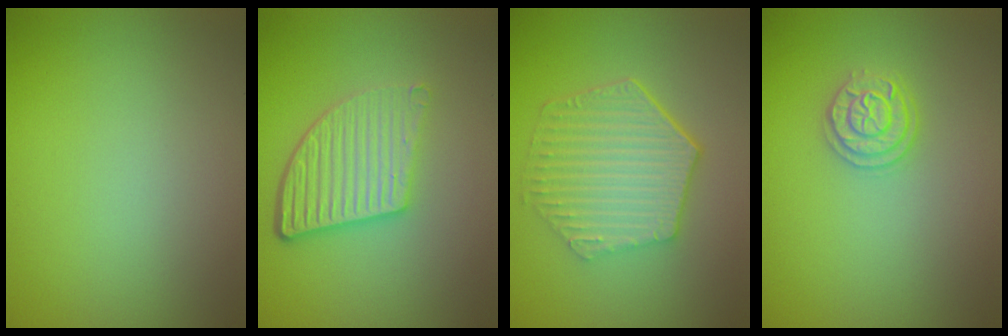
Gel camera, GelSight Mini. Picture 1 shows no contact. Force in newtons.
{"total": 5.1, "press": 3.8, "slide": 3.5}
{"total": 6.2, "press": 4.6, "slide": 4.2}
{"total": 2.1, "press": 2.1, "slide": 0.3}